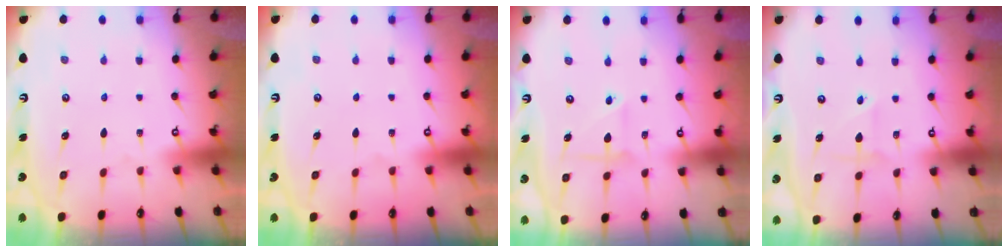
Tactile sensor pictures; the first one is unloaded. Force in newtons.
{"total": 0.0}
{"total": 4.5, "press": 4.4, "slide": 0.7}
{"total": 2.4, "press": 2.2, "slide": 1.0}